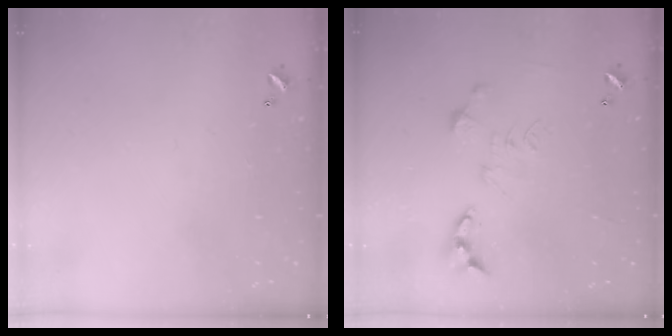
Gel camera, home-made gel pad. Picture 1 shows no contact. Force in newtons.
{"total": 0.0}